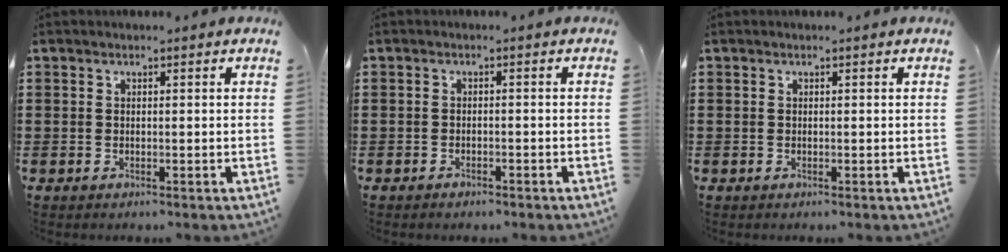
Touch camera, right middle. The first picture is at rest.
{"total": 0.9, "force": [-0.9, 0.2, 0.1], "torque": [-0.006, -0.001, -0.019]}
{"total": 0.0}